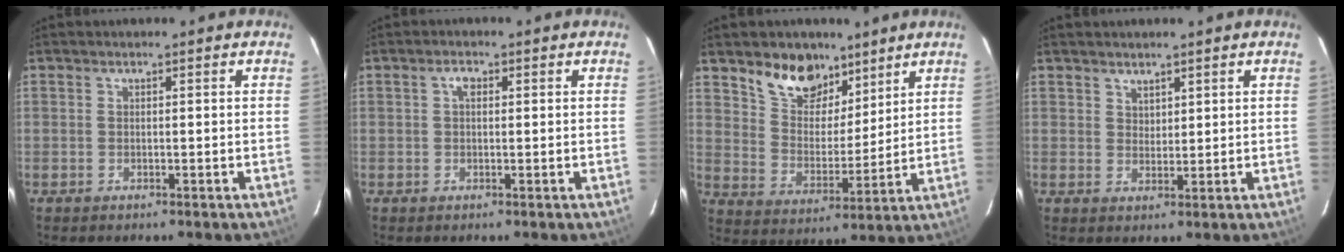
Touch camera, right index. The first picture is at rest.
{"total": 1.6, "force": [0.4, 1.0, 1.2], "torque": [-0.022, 0.008, 0.004]}
{"total": 11.7, "force": [8.3, 6.8, 4.7], "torque": [-0.089, 0.009, 0.154]}
{"total": 2.2, "force": [1.8, 1.3, 0.3], "torque": [0.002, 0.003, 0.032]}